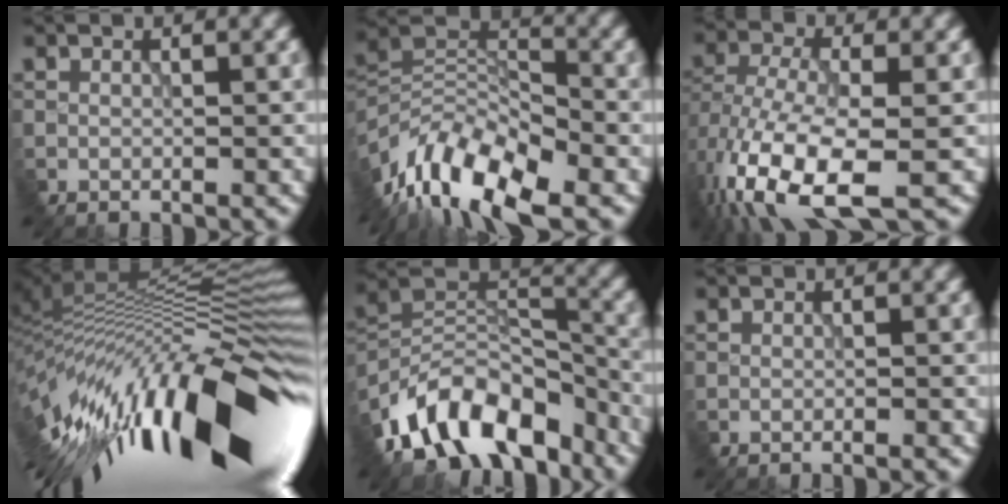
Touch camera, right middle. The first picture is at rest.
{"total": 11.8, "force": [-7.4, 5.2, 7.6], "torque": [-0.151, 0.018, -0.143]}
{"total": 10.1, "force": [-4.4, 4.6, 7.9], "torque": [-0.172, -0.011, -0.076]}
{"total": 16.5, "force": [-4.6, 5.4, 14.9], "torque": [-0.231, 0.007, -0.079]}
{"total": 11.8, "force": [-8.4, 6.2, 5.6], "torque": [-0.103, 0.023, -0.157]}
{"total": 1.3, "force": [-1.1, 0.2, 0.7], "torque": [0.000, 0.011, -0.019]}